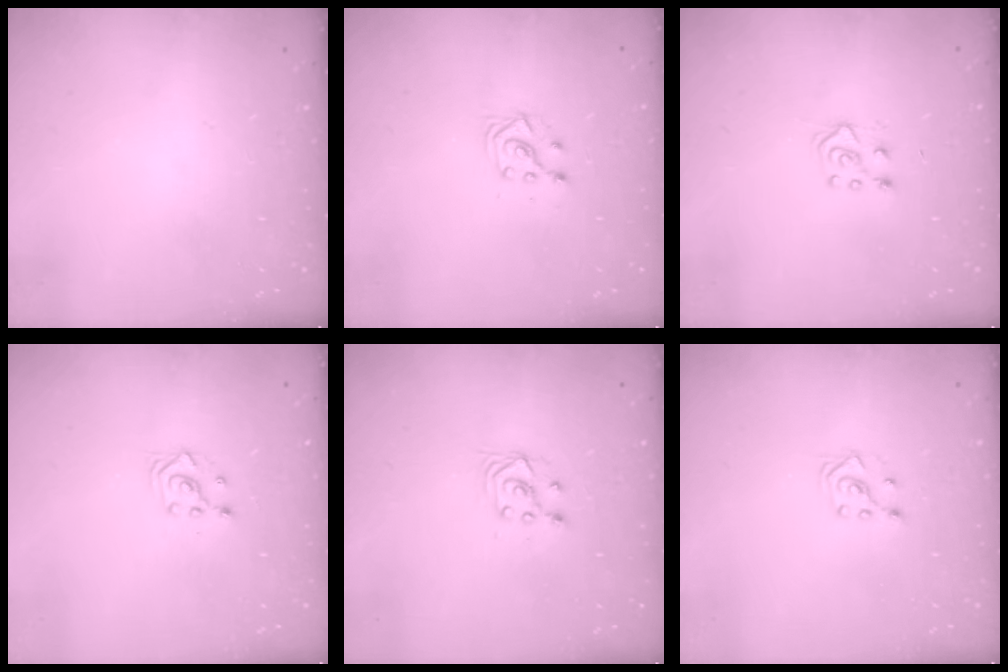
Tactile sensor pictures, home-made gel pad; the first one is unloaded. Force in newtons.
{"total": 3.7, "press": 3.6, "slide": 0.9}
{"total": 6.1, "press": 6.1, "slide": 0.5}
{"total": 2.3, "press": 2.3, "slide": 0.3}
{"total": 2.9, "press": 2.7, "slide": 1.0}
{"total": 3.1, "press": 3.0, "slide": 0.7}